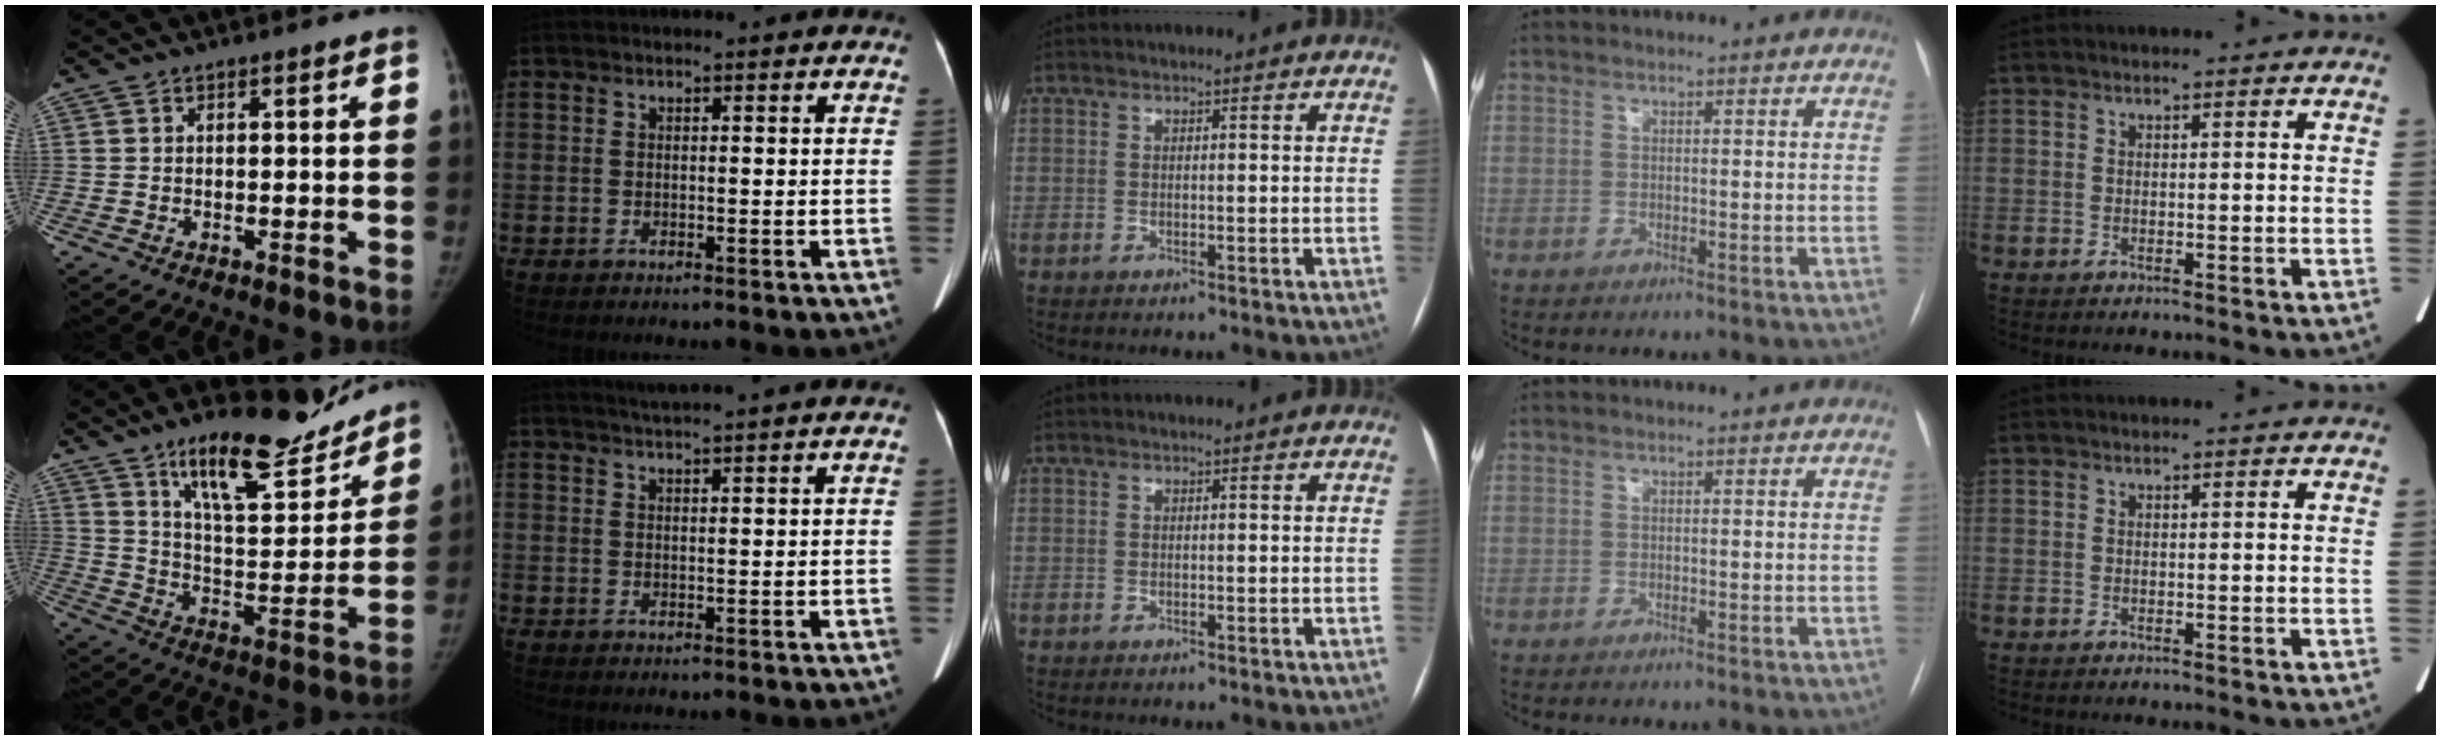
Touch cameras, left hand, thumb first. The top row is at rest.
{"thumb": {"total": 19.9, "force": [14.9, 6.3, 11.6], "torque": [-0.128, -0.093, 0.240]}, "index": {"total": 3.9, "force": [3.5, -1.0, 1.6], "torque": [-0.023, 0.018, 0.050]}}